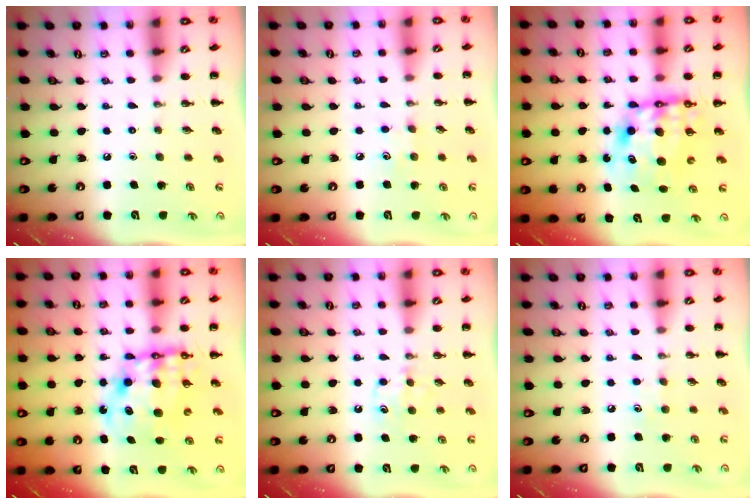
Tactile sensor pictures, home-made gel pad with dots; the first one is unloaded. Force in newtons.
{"total": 5.1, "press": 4.8, "slide": 1.5}
{"total": 10.7, "press": 10.3, "slide": 3.0}
{"total": 12.2, "press": 11.8, "slide": 3.3}
{"total": 5.6, "press": 5.3, "slide": 1.7}
{"total": 5.5, "press": 5.3, "slide": 1.5}